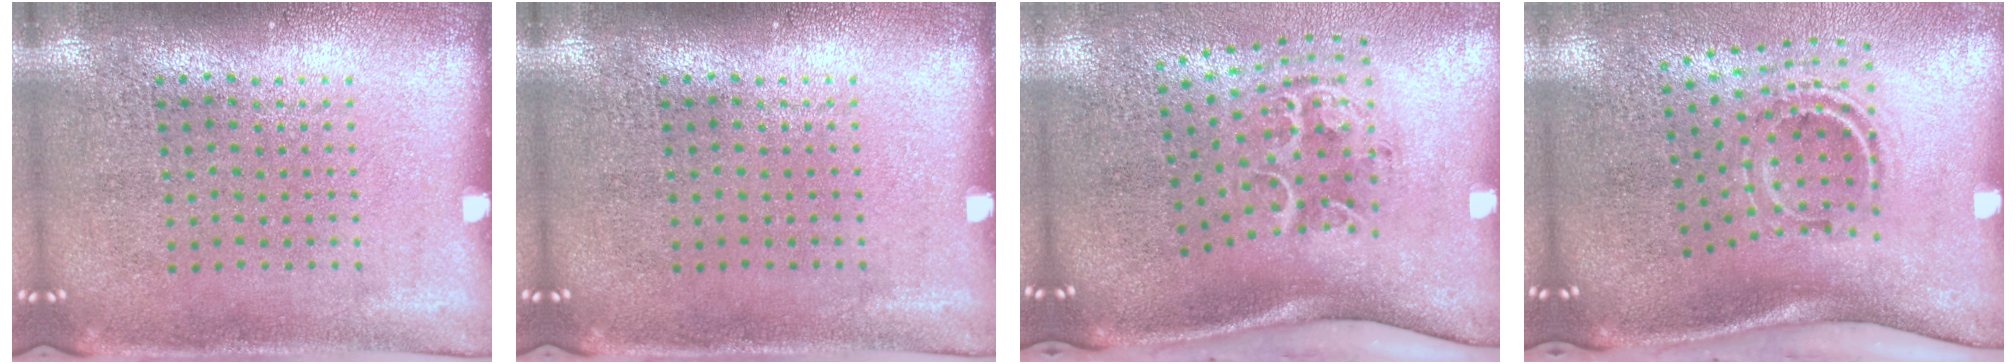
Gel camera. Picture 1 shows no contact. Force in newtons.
{"total": 0.0}
{"total": 2.2, "press": 1.4, "slide": 1.8}
{"total": 2.2, "press": 1.2, "slide": 1.9}